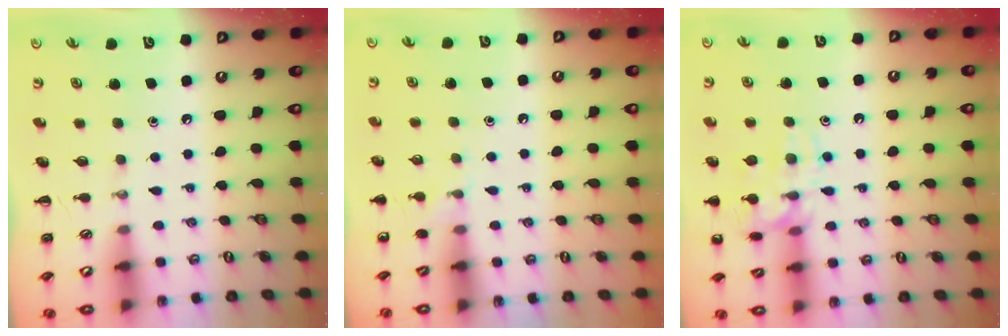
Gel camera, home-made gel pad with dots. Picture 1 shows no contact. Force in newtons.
{"total": 5.8, "press": 5.5, "slide": 1.8}
{"total": 14.3, "press": 14.3, "slide": 1.0}